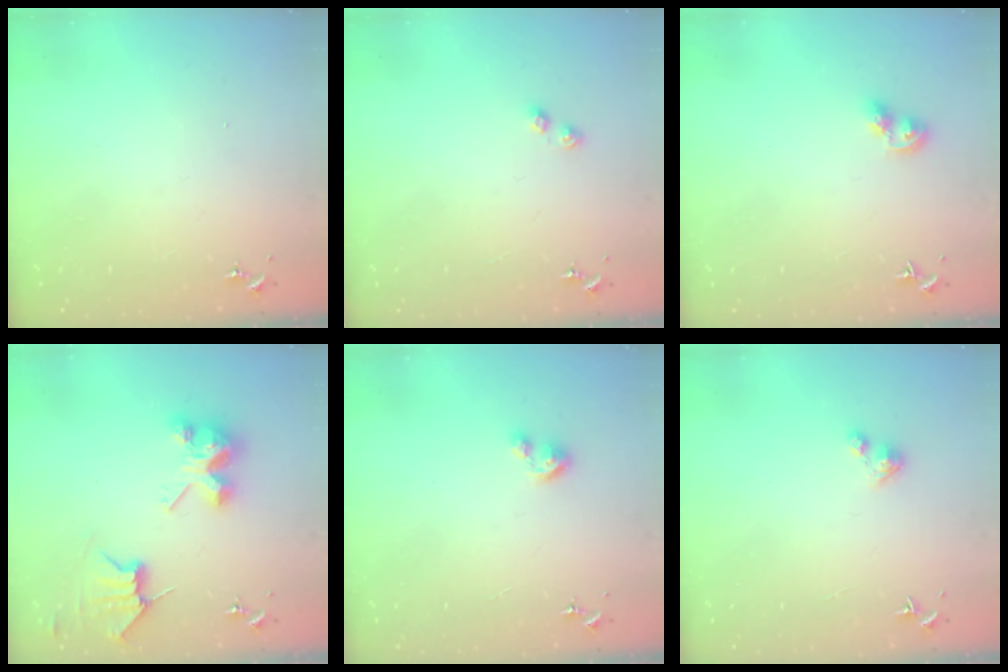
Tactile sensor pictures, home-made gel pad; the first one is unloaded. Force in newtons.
{"total": 2.8, "press": 2.8, "slide": 0.4}
{"total": 7.8, "press": 7.7, "slide": 0.8}
{"total": 9.0, "press": 9.0, "slide": 0.6}
{"total": 4.4, "press": 4.3, "slide": 0.4}
{"total": 2.4, "press": 2.4, "slide": 0.2}